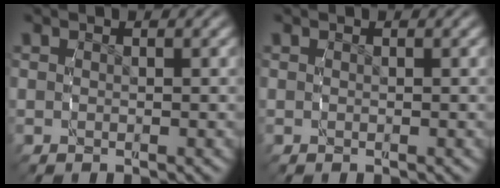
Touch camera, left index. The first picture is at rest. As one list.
[{"total": 0.0}]